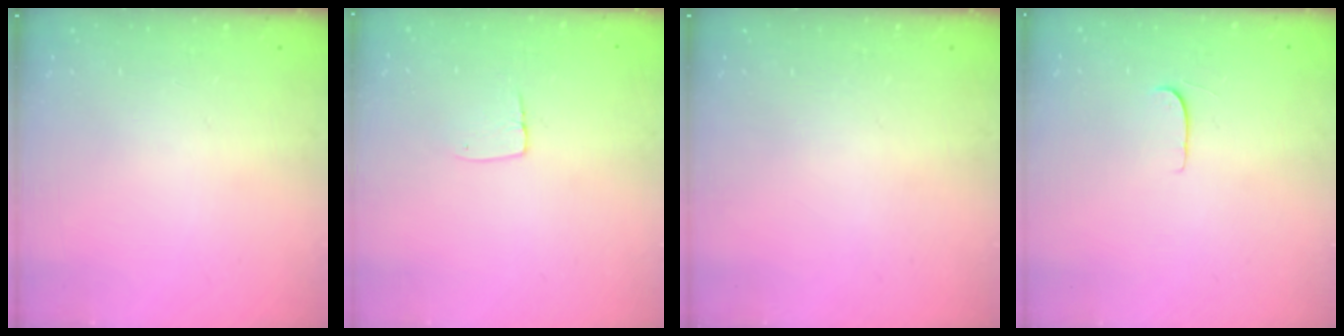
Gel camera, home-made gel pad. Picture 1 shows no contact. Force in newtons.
{"total": 5.3, "press": 5.3, "slide": 0.4}
{"total": 0.0}
{"total": 4.3, "press": 4.3, "slide": 0.5}